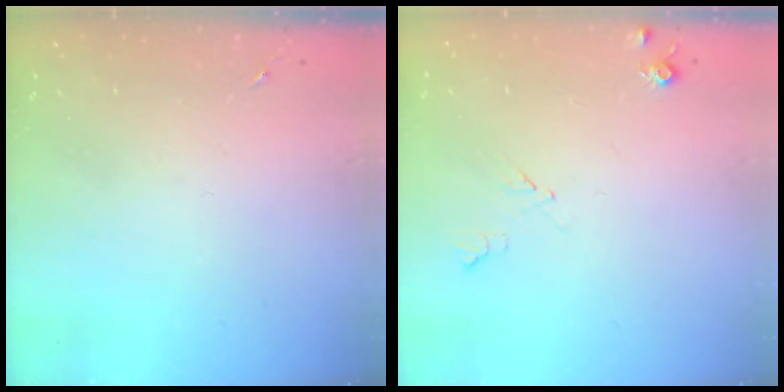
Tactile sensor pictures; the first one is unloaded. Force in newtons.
{"total": 5.8, "press": 5.8, "slide": 0.8}